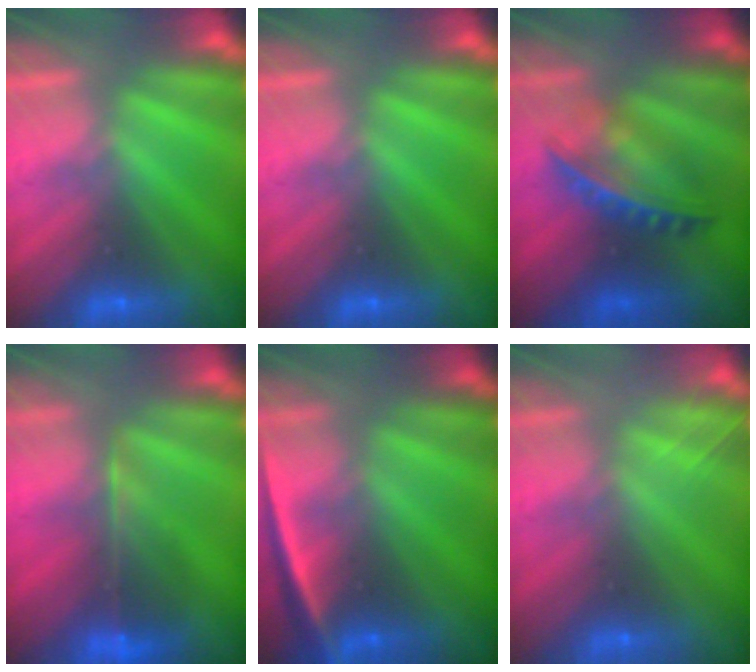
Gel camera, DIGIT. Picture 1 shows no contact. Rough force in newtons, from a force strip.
{"total": 0.0}
{"total": 8.5}
{"total": 7.6}
{"total": 2.4}
{"total": 2.0}